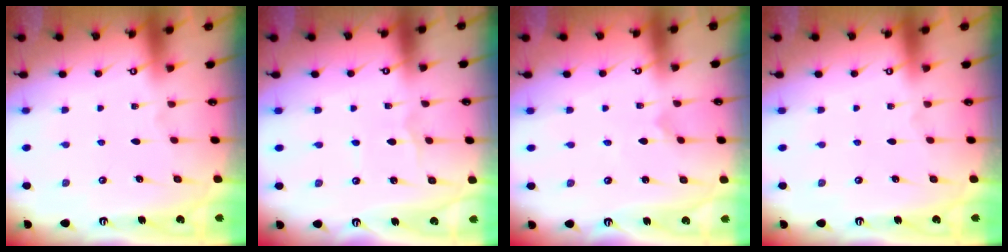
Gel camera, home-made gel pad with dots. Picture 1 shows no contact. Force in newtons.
{"total": 1.3, "press": 1.3, "slide": 0.1}
{"total": 0.0}
{"total": 0.0}